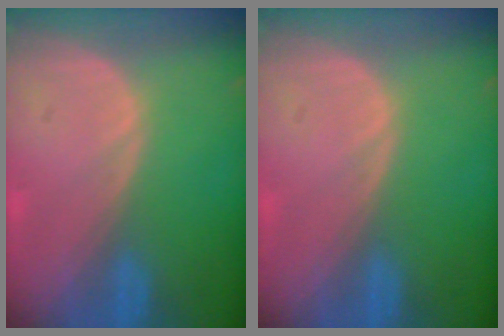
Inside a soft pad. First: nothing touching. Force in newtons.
{"total": 0.0}